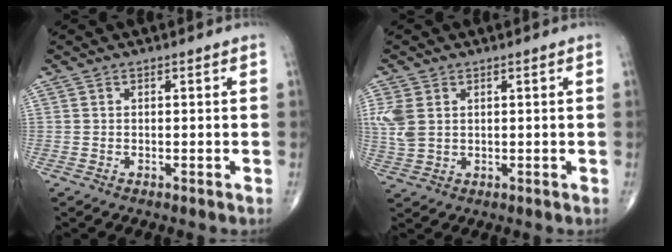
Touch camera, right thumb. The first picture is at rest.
{"total": 5.7, "force": [1.3, 3.9, 3.9], "torque": [-0.103, 0.003, 0.035]}